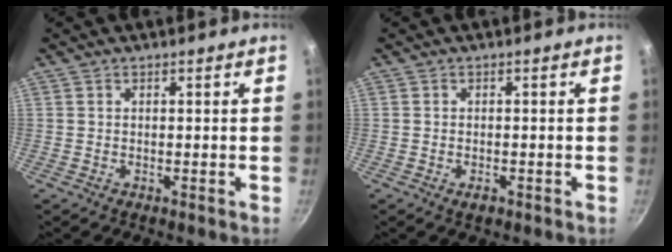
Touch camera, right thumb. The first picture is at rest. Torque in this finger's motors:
{"motor_torque": [-0.69, -0.17, -0.43, 0.22, -0.06]}